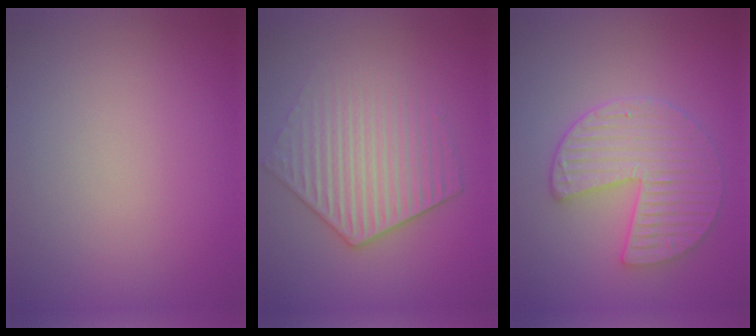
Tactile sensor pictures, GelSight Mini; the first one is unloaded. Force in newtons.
{"total": 4.5, "press": 3.9, "slide": 2.4}
{"total": 4.9, "press": 4.2, "slide": 2.5}